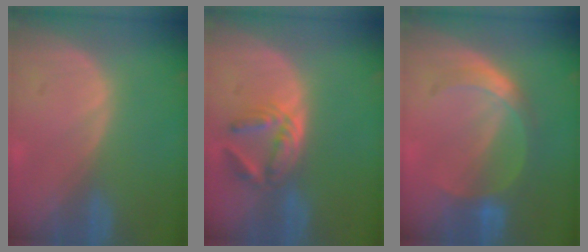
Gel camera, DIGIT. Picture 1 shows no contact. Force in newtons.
{"total": 5.8, "press": 5.2, "slide": 2.6}
{"total": 5.3, "press": 5.2, "slide": 1.2}